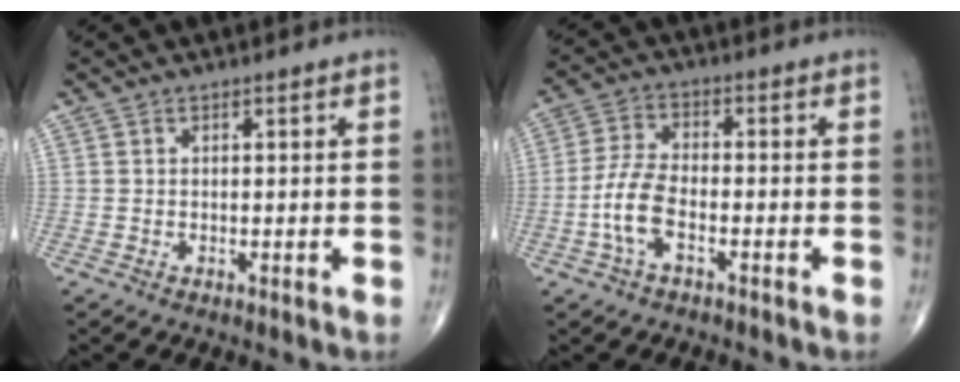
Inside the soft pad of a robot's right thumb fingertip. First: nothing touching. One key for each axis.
{"total": 7.1, "fx": -2.5, "fy": 3.3, "fz": 5.8, "tx": -0.130, "ty": 0.023, "tz": -0.053}